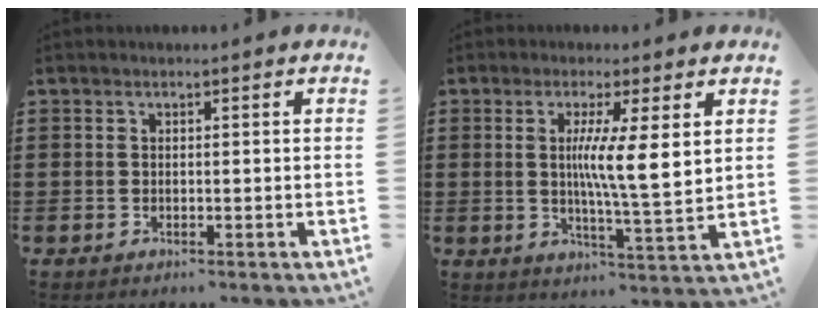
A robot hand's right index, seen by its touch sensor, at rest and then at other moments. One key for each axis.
{"total": 7.6, "fx": 1.9, "fy": 0.4, "fz": 7.3, "tx": -0.136, "ty": -0.010, "tz": 0.028}